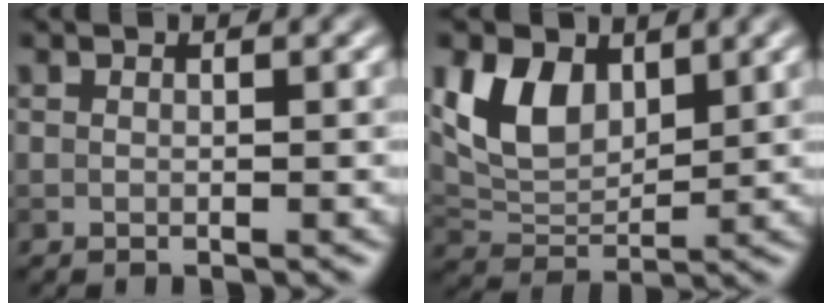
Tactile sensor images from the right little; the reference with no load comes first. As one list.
[{"total": 5.8, "force": [2.6, 3.6, 3.7], "torque": [-0.077, -0.007, 0.051]}]